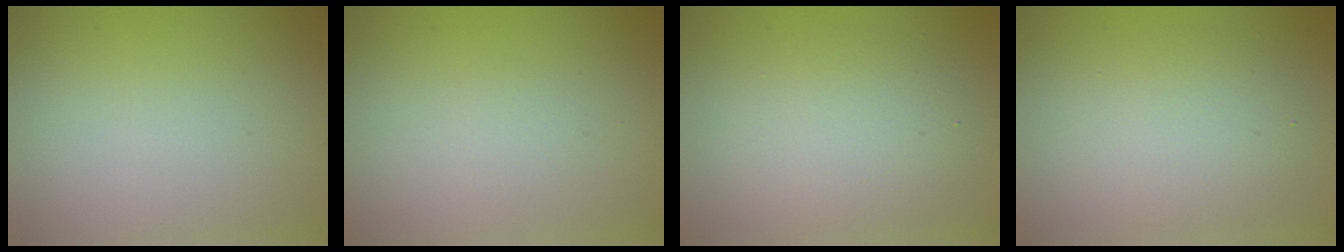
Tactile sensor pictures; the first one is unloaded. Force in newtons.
{"total": 0.9, "press": 0.9, "slide": 0.1}
{"total": 3.9, "press": 3.9, "slide": 0.2}
{"total": 3.7, "press": 3.7, "slide": 0.3}